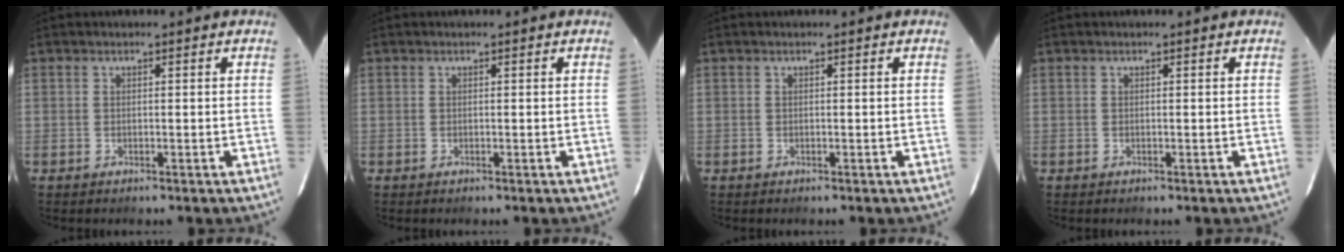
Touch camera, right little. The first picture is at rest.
{"total": 0.0}
{"total": 0.0}
{"total": 0.0}